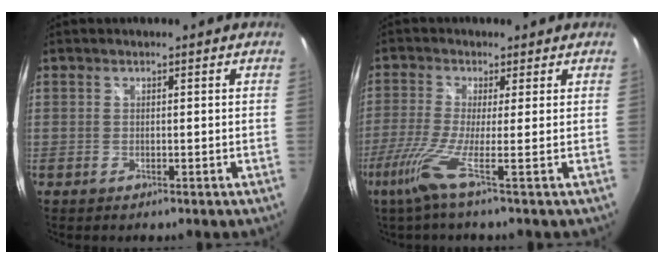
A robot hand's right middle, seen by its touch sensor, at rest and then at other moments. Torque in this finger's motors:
{"motor_torque": [1.42, -0.72, 0.64, 0.21]}